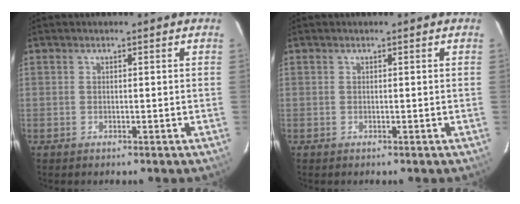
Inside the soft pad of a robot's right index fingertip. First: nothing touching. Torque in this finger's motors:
{"motor_torque": [0.00, 0.00, 0.01, 0.00]}